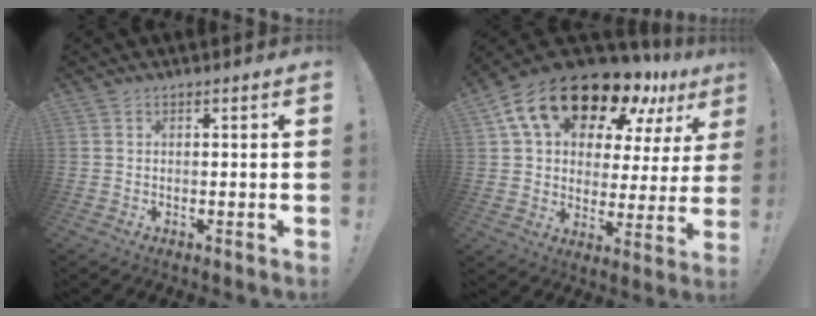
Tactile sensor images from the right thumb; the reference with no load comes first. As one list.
[{"total": 22.3, "force": [14.5, 11.2, 12.8], "torque": [-0.205, -0.090, 0.260]}]